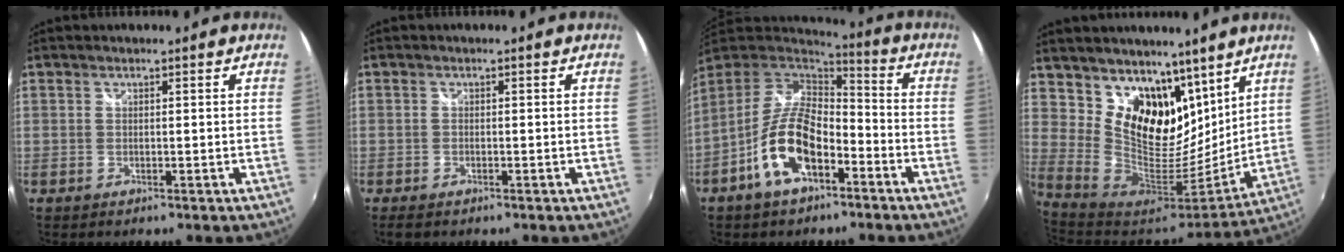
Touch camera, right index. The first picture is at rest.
{"total": 2.4, "force": [-1.7, 1.0, 1.2], "torque": [-0.027, -0.008, -0.032]}
{"total": 14.1, "force": [-6.6, 6.7, 10.6], "torque": [-0.216, 0.001, -0.118]}
{"total": 18.6, "force": [11.7, 11.2, 9.1], "torque": [-0.172, -0.015, 0.220]}